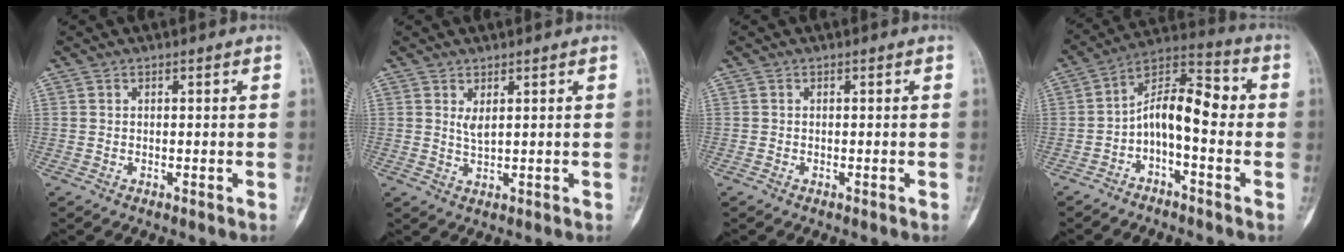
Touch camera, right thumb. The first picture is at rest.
{"total": 2.0, "force": [0.9, 0.5, 1.7], "torque": [-0.034, -0.013, 0.022]}
{"total": 0.0}
{"total": 10.6, "force": [-1.8, 5.1, 9.1], "torque": [-0.139, 0.059, -0.042]}